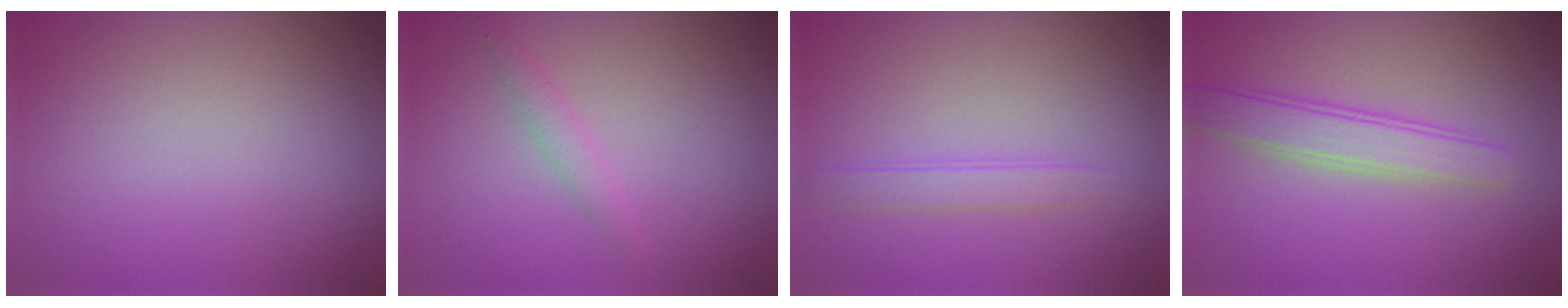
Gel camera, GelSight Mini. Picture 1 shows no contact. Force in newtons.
{"total": 1.3, "press": 1.3, "slide": 0.1}
{"total": 1.7, "press": 1.7, "slide": 0.1}
{"total": 3.3, "press": 3.3, "slide": 0.1}